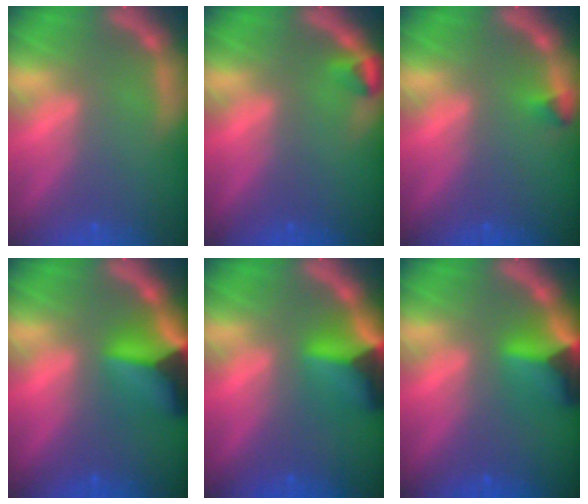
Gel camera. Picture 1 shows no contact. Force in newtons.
{"total": 1.5}
{"total": 0.9}
{"total": 8.4}
{"total": 6.9}
{"total": 5.9}